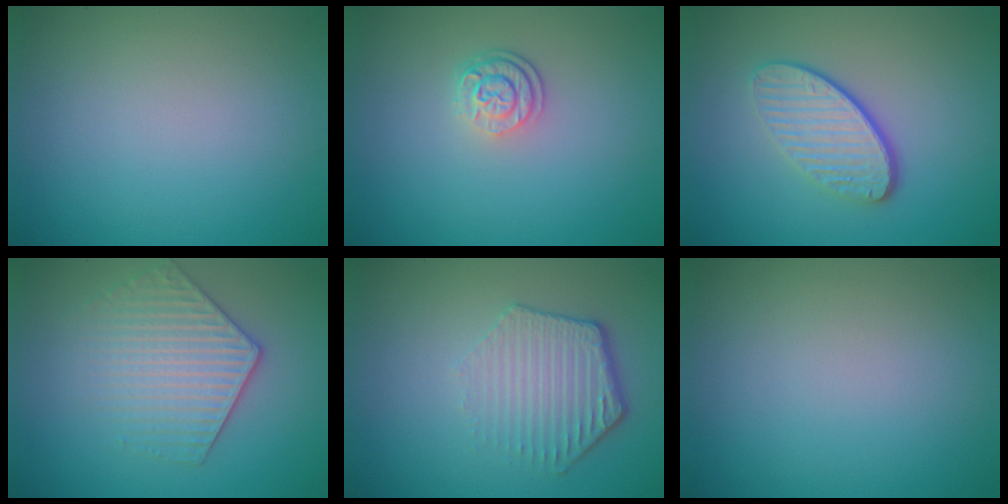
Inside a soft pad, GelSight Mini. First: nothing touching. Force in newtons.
{"total": 2.6, "press": 1.9, "slide": 1.7}
{"total": 4.1, "press": 3.1, "slide": 2.7}
{"total": 4.0, "press": 3.5, "slide": 1.8}
{"total": 4.1, "press": 3.1, "slide": 2.6}
{"total": 0.0}